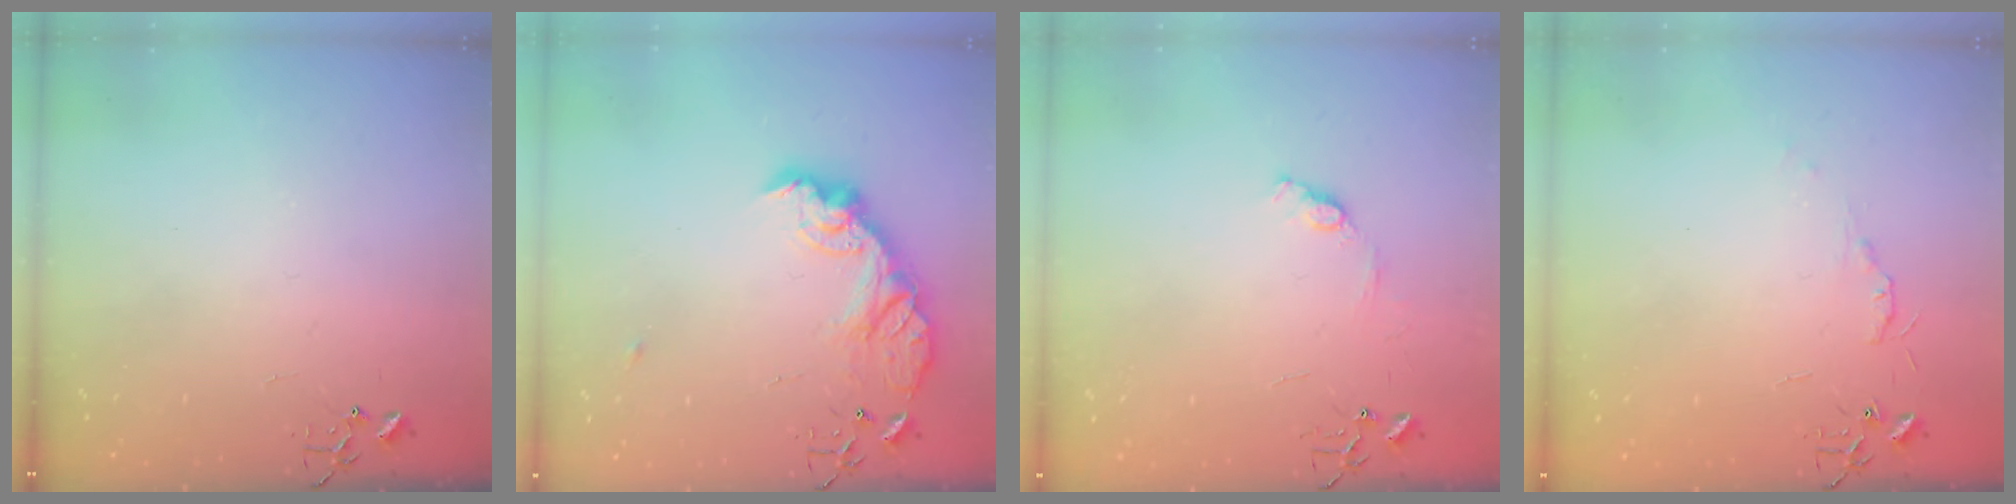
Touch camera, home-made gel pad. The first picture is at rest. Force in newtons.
{"total": 15.7, "press": 15.7, "slide": 1.0}
{"total": 7.2, "press": 7.1, "slide": 0.8}
{"total": 4.8, "press": 4.8, "slide": 0.7}